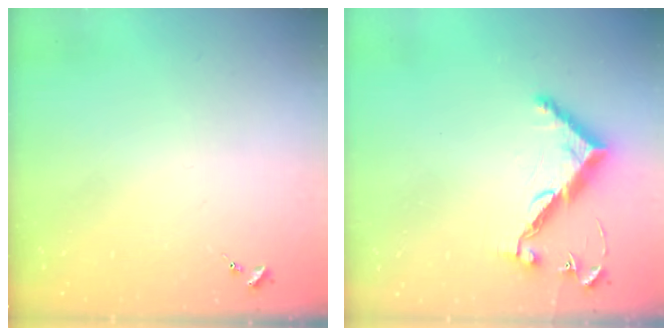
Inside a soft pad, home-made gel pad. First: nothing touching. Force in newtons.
{"total": 10.2, "press": 10.2, "slide": 0.4}